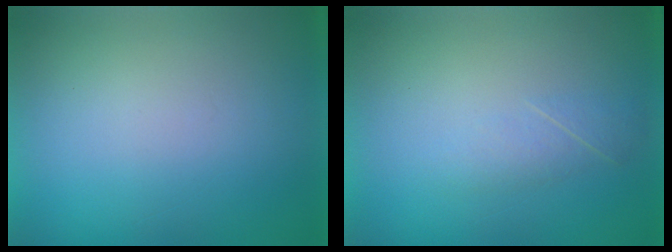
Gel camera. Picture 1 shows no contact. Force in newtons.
{"total": 2.2}